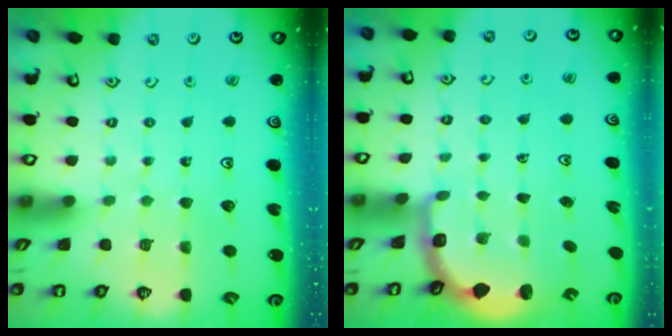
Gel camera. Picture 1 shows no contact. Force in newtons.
{"total": 3.0, "press": 2.0, "slide": 2.2}